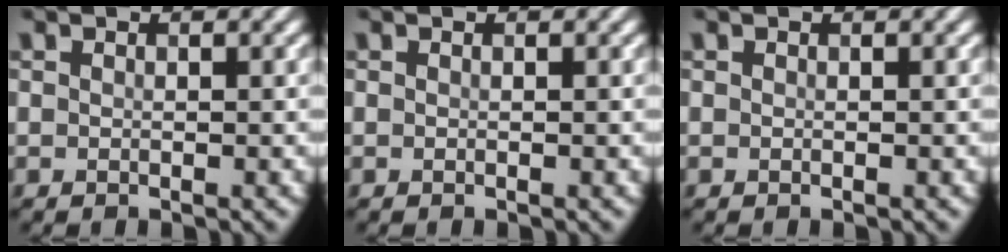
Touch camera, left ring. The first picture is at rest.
{"total": 0.0}
{"total": 0.0}